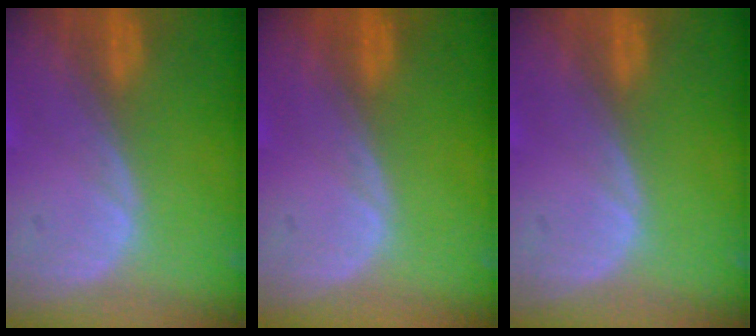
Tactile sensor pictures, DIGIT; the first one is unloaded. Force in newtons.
{"total": 0.0}
{"total": 0.0}